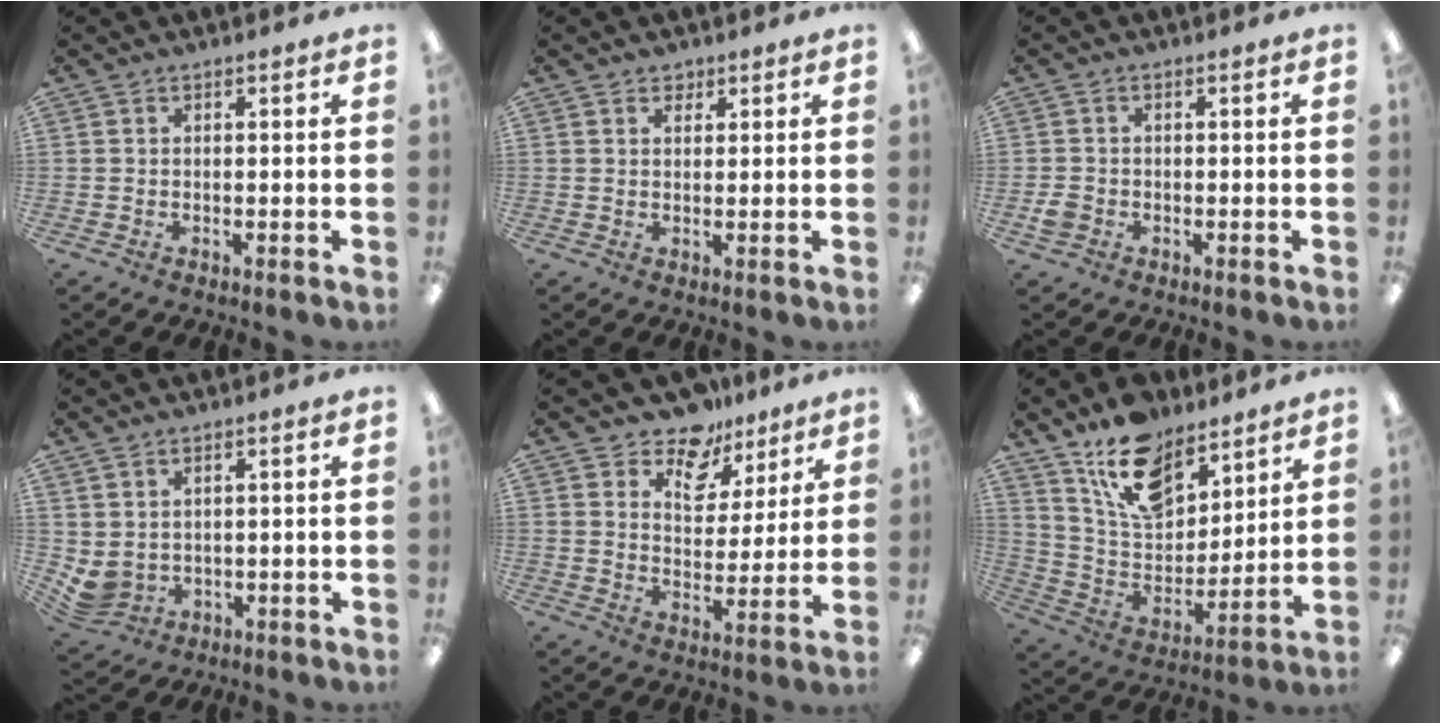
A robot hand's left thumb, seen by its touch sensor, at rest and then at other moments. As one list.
[{"total": 1.6, "force": [1.3, 1.0, 0.4], "torque": [0.001, -0.004, 0.022]}, {"total": 2.4, "force": [-1.2, 1.9, 1.0], "torque": [-0.014, 0.004, -0.022]}, {"total": 3.2, "force": [1.2, 2.7, 1.2], "torque": [-0.041, -0.012, 0.023]}, {"total": 10.8, "force": [8.5, 6.0, 3.1], "torque": [-0.054, -0.060, 0.158]}, {"total": 15.6, "force": [11.3, 8.2, 6.8], "torque": [-0.137, -0.061, 0.212]}]